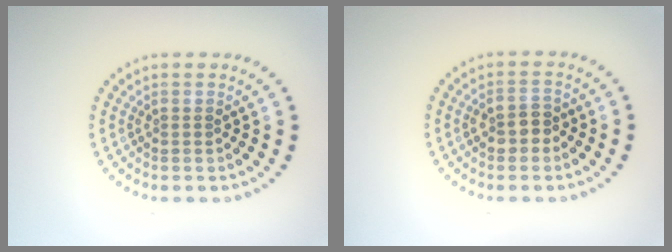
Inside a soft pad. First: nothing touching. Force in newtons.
{"total": 2.1, "press": 2.1, "slide": 0.4}